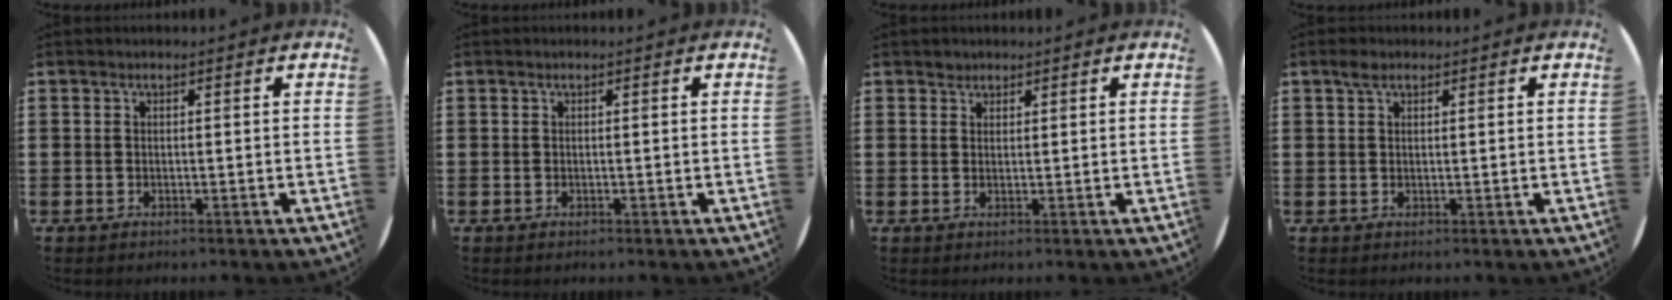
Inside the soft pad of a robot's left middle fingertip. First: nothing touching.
{"total": 0.0}
{"total": 1.2, "force": [1.1, 0.6, -0.1], "torque": [0.007, -0.002, 0.020]}
{"total": 1.6, "force": [1.1, 0.8, 0.8], "torque": [-0.011, 0.002, 0.017]}